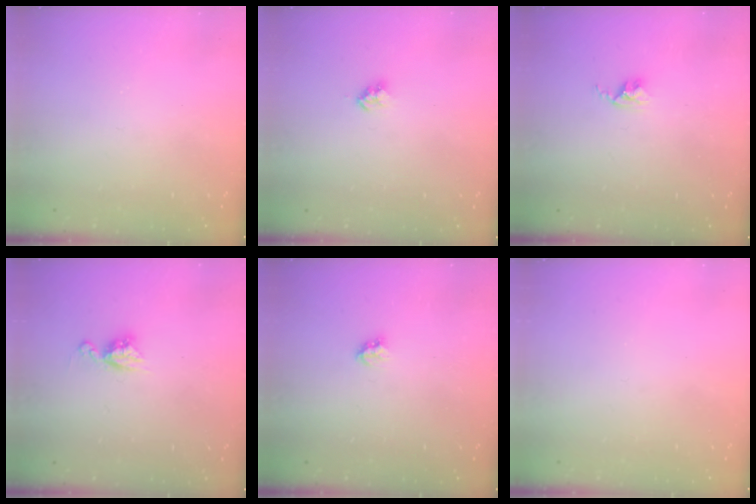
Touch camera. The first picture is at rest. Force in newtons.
{"total": 2.8, "press": 2.8, "slide": 0.4}
{"total": 2.6, "press": 2.6, "slide": 0.4}
{"total": 7.7, "press": 7.7, "slide": 0.6}
{"total": 2.8, "press": 2.8, "slide": 0.5}
{"total": 0.0}